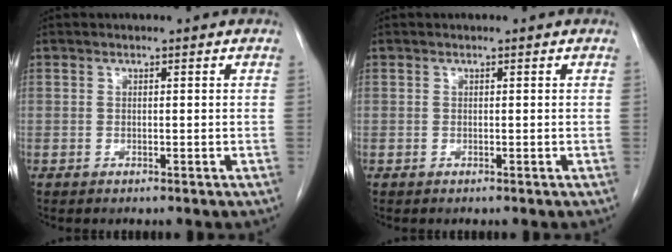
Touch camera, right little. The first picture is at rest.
{"total": 0.0}